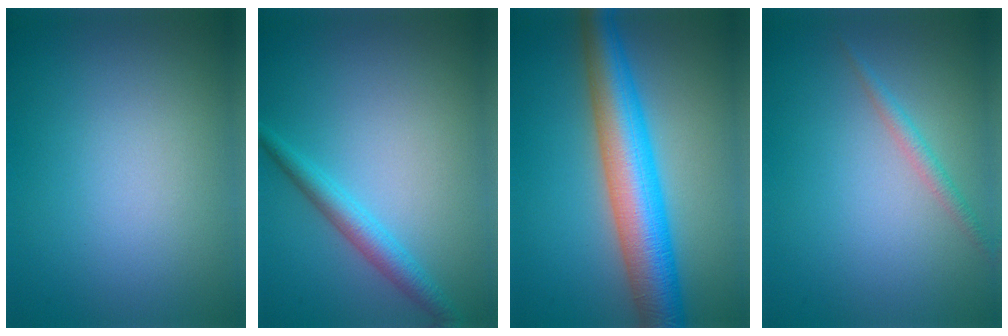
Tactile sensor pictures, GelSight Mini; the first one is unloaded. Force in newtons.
{"total": 2.6, "press": 2.6, "slide": 0.1}
{"total": 8.6, "press": 8.6, "slide": 0.2}
{"total": 1.3, "press": 1.3, "slide": 0.0}